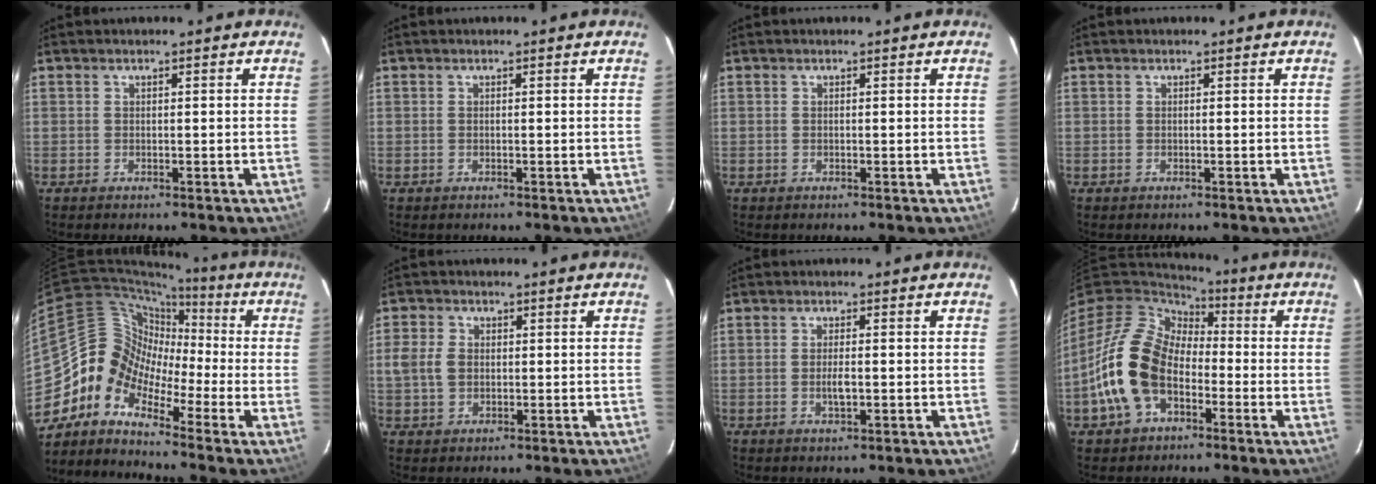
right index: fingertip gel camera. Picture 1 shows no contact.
{"total": 0.0}
{"total": 0.0}
{"total": 0.0}
{"total": 8.0, "force": [-3.9, 6.7, 1.8], "torque": [-0.031, 0.042, -0.113]}
{"total": 4.7, "force": [0.0, 3.6, 2.9], "torque": [-0.064, 0.007, 0.000]}
{"total": 2.7, "force": [-0.5, 0.8, 2.5], "torque": [-0.047, -0.003, -0.007]}
{"total": 16.5, "force": [-4.6, 11.3, 11.2], "torque": [-0.248, 0.010, -0.091]}